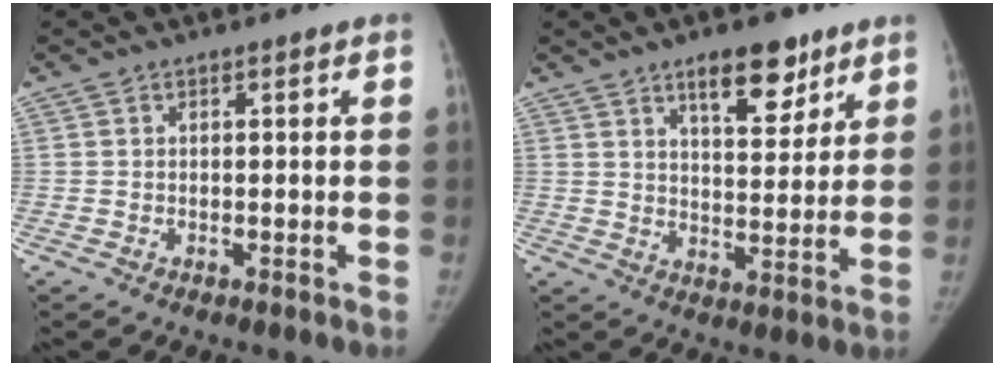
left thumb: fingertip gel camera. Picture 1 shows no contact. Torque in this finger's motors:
{"motor_torque": [0.47, -0.30, 1.13, -0.98, 0.15]}